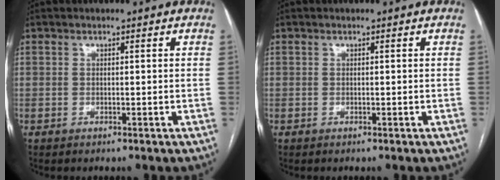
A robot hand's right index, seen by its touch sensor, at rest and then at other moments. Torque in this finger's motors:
{"motor_torque": [0.00, 0.00, 0.00, 0.00]}